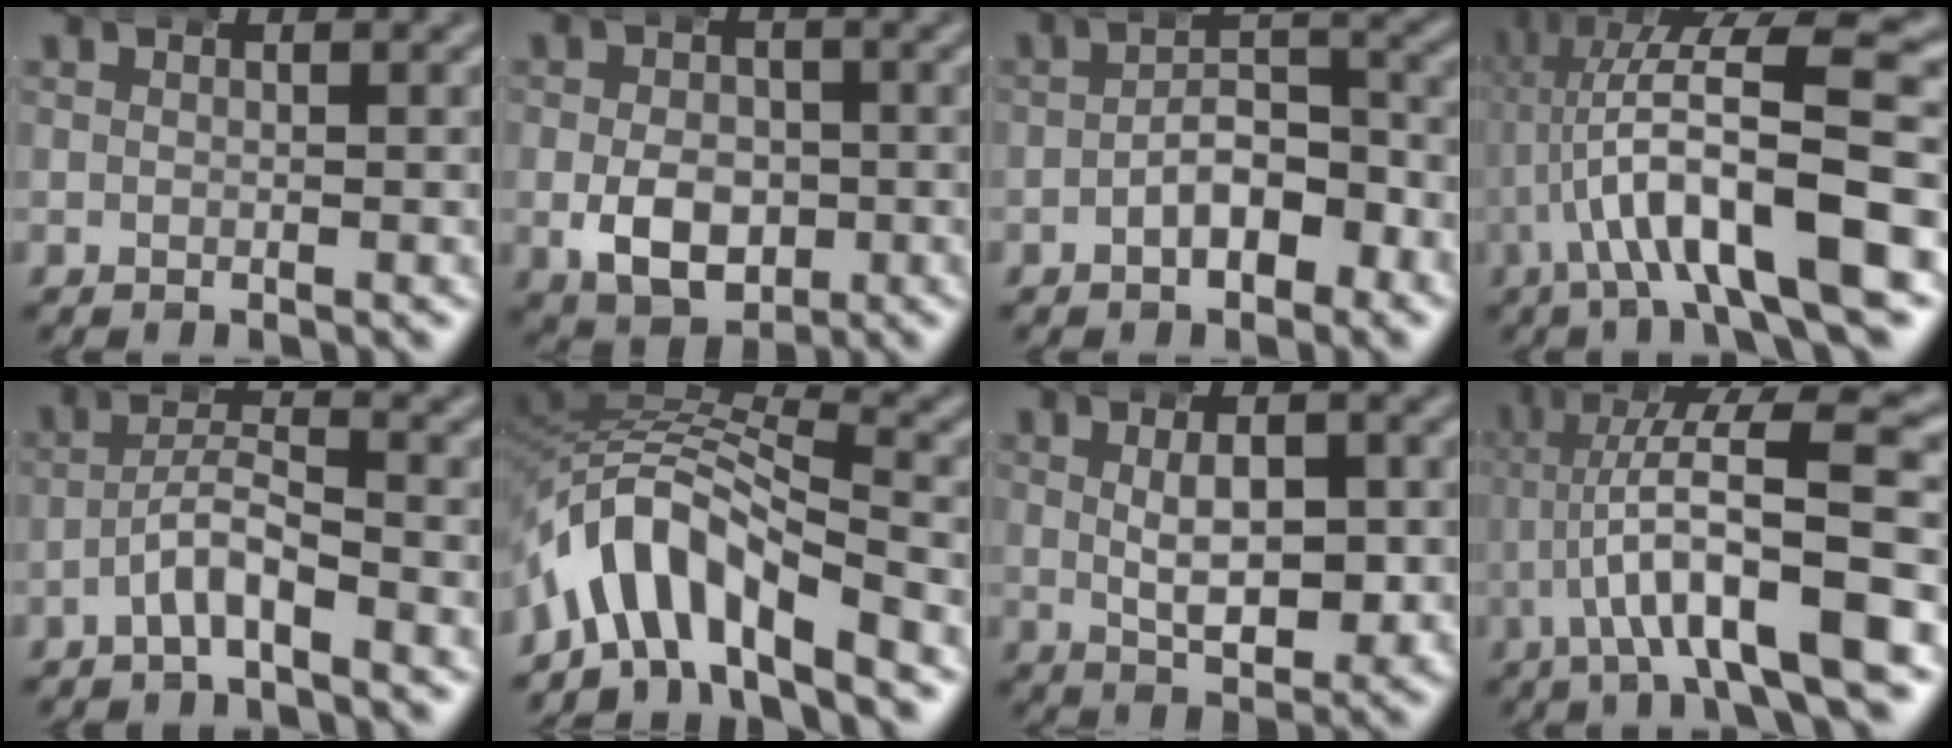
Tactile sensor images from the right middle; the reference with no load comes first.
{"total": 6.4, "force": [-1.5, 4.6, 4.1], "torque": [-0.062, -0.018, -0.020]}
{"total": 4.6, "force": [-3.0, 2.3, 2.5], "torque": [-0.018, -0.006, -0.048]}
{"total": 11.3, "force": [0.5, 4.0, 10.6], "torque": [-0.171, 0.008, 0.010]}
{"total": 3.2, "force": [-2.3, 0.9, 2.1], "torque": [-0.027, 0.008, -0.047]}
{"total": 8.8, "force": [-4.1, 5.8, 5.3], "torque": [-0.126, -0.026, -0.063]}
{"total": 6.3, "force": [0.6, 3.1, 5.4], "torque": [-0.074, 0.003, 0.010]}
{"total": 9.2, "force": [-0.4, 3.0, 8.7], "torque": [-0.142, 0.006, -0.008]}